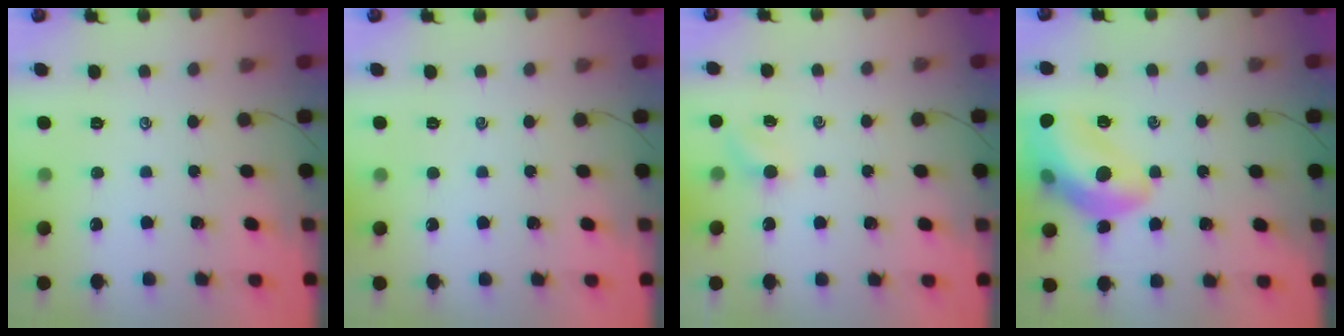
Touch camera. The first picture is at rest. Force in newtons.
{"total": 0.0}
{"total": 2.6, "press": 2.4, "slide": 0.8}
{"total": 17.7, "press": 17.5, "slide": 2.7}